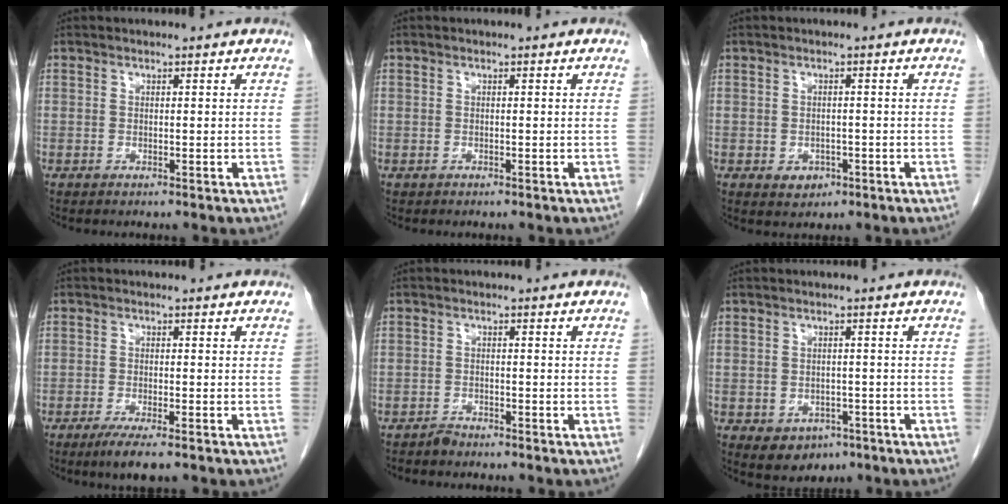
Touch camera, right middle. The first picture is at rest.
{"total": 0.0}
{"total": 2.2, "force": [-1.0, 1.7, 1.0], "torque": [-0.009, 0.004, -0.006]}
{"total": 4.4, "force": [-3.0, 0.5, 3.2], "torque": [-0.053, -0.011, -0.048]}
{"total": 1.3, "force": [-1.3, 0.3, 0.0], "torque": [-0.002, -0.001, -0.023]}
{"total": 4.4, "force": [-2.2, 3.3, 1.8], "torque": [-0.021, 0.001, -0.021]}